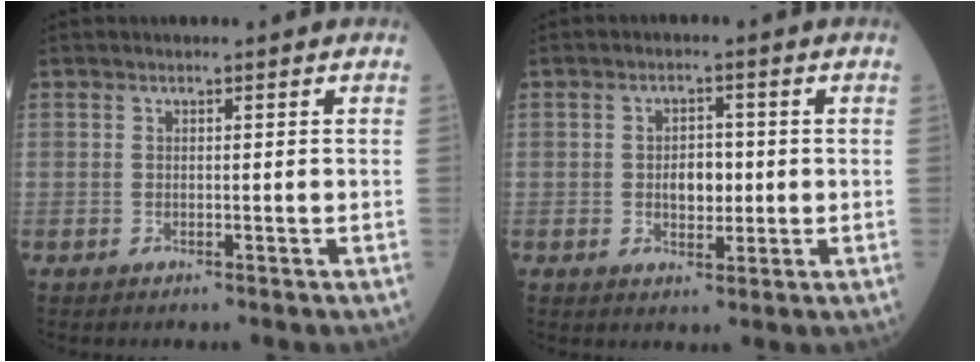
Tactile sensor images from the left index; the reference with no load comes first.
{"total": 3.8, "force": [-0.1, 2.3, 3.0], "torque": [-0.047, 0.004, 0.002]}